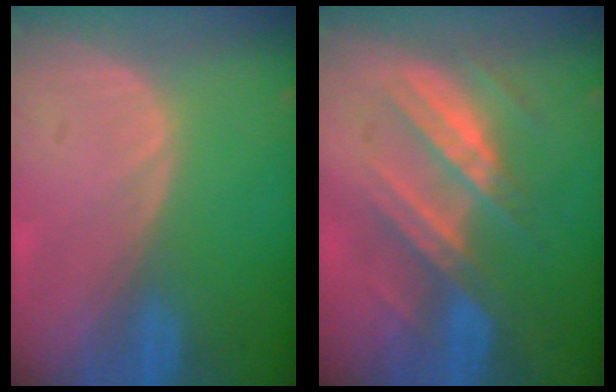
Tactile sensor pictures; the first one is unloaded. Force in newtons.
{"total": 7.4, "press": 7.3, "slide": 0.9}